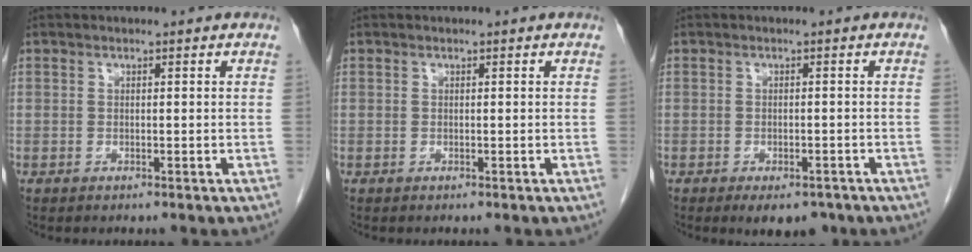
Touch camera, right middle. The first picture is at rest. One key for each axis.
{"total": 0.0}
{"total": 5.3, "fx": -3.8, "fy": 2.4, "fz": 2.8, "tx": -0.031, "ty": -0.003, "tz": -0.049}